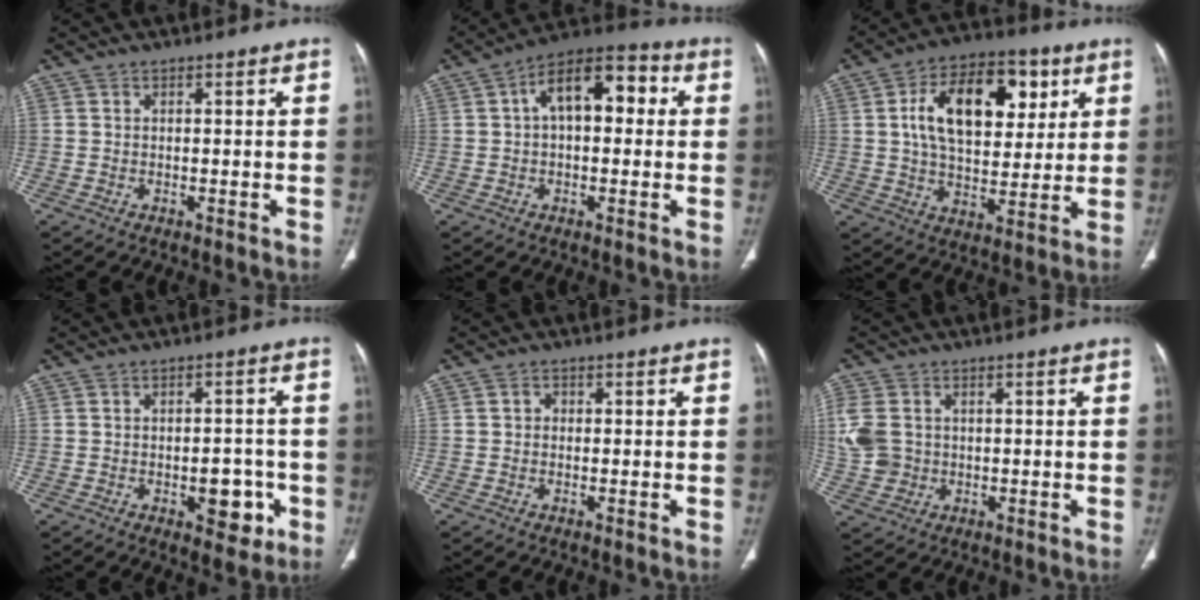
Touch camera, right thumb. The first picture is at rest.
{"total": 12.8, "force": [2.4, 6.9, 10.6], "torque": [-0.144, 0.039, 0.028]}
{"total": 19.1, "force": [5.7, 11.1, 14.5], "torque": [-0.199, -0.002, 0.090]}
{"total": 7.0, "force": [-2.3, 4.0, 5.3], "torque": [-0.039, 0.014, -0.022]}
{"total": 1.2, "force": [0.1, 1.1, 0.5], "torque": [-0.004, 0.004, 0.000]}
{"total": 8.8, "force": [0.9, 7.2, 5.0], "torque": [-0.121, 0.001, 0.024]}